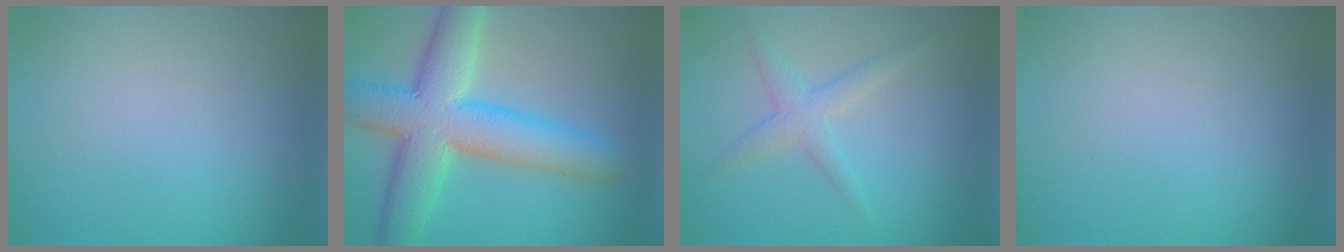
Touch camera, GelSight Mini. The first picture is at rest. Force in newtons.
{"total": 10.1, "press": 10.1, "slide": 0.3}
{"total": 2.4, "press": 2.4, "slide": 0.0}
{"total": 0.0}